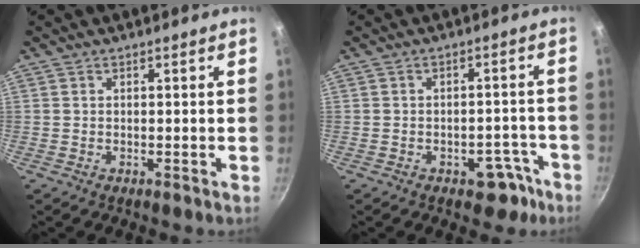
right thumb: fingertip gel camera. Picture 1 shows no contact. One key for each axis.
{"total": 5.9, "fx": -3.5, "fy": 3.5, "fz": 3.1, "tx": -0.014, "ty": 0.037, "tz": -0.041}